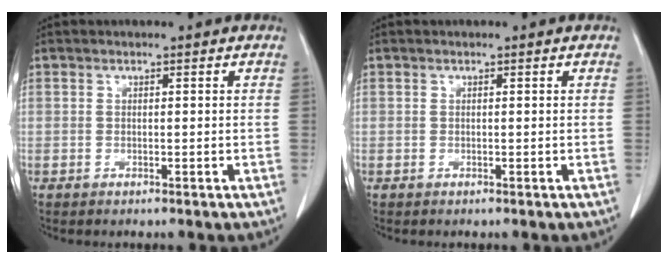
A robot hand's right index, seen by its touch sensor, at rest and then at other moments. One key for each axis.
{"total": 0.0}